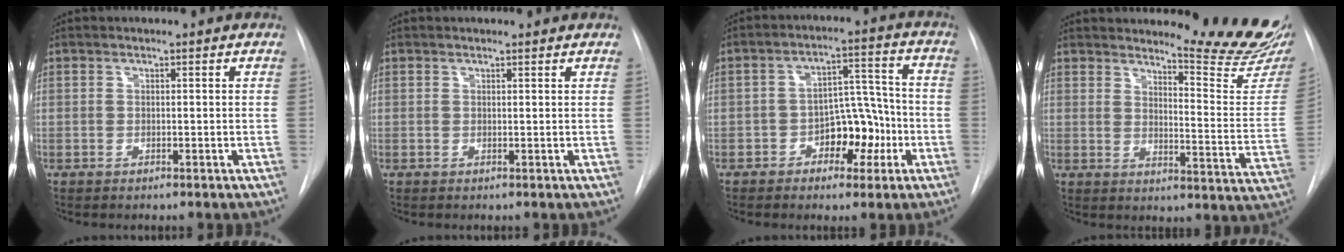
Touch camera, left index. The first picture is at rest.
{"total": 2.1, "force": [2.1, 0.3, 0.4], "torque": [-0.012, 0.014, 0.021]}
{"total": 6.5, "force": [-3.0, 3.8, 4.4], "torque": [-0.058, 0.027, -0.047]}
{"total": 15.0, "force": [14.4, -0.4, 4.3], "torque": [-0.054, -0.123, 0.164]}